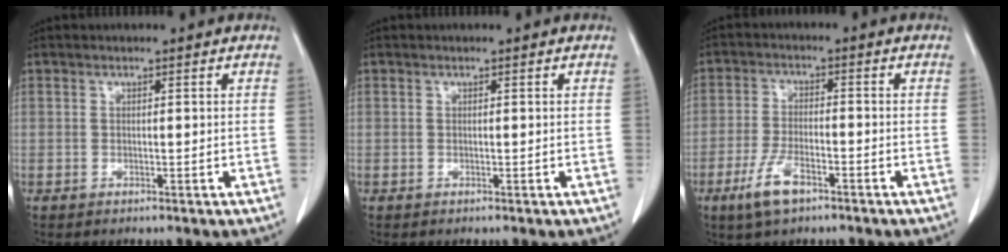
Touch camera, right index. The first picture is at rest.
{"total": 0.0}
{"total": 6.3, "force": [-3.7, 2.1, 4.6], "torque": [-0.098, -0.007, -0.064]}